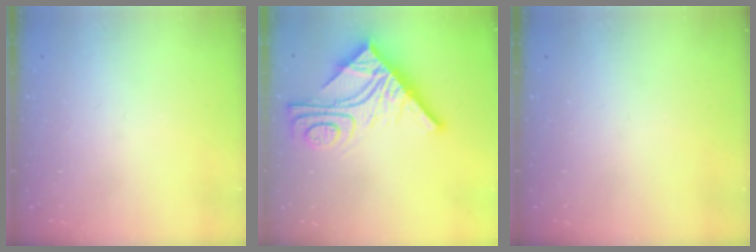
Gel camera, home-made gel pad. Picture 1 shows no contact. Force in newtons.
{"total": 16.8, "press": 16.8, "slide": 1.5}
{"total": 0.0}